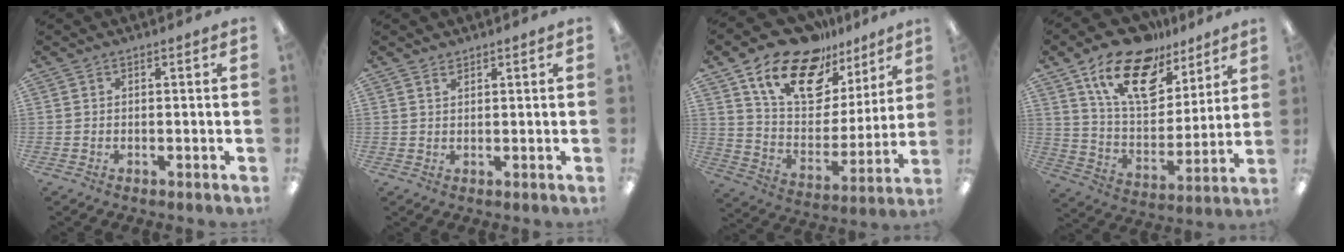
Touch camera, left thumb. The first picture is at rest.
{"total": 1.5, "force": [1.3, 0.5, 0.4], "torque": [-0.011, -0.001, 0.025]}
{"total": 19.6, "force": [14.0, 10.6, 8.7], "torque": [-0.160, -0.083, 0.248]}
{"total": 19.9, "force": [12.8, 10.6, 11.0], "torque": [-0.186, -0.062, 0.225]}